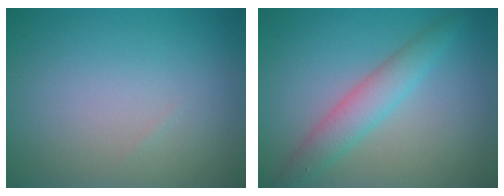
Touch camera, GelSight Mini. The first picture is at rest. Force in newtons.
{"total": 3.4, "press": 3.4, "slide": 0.1}